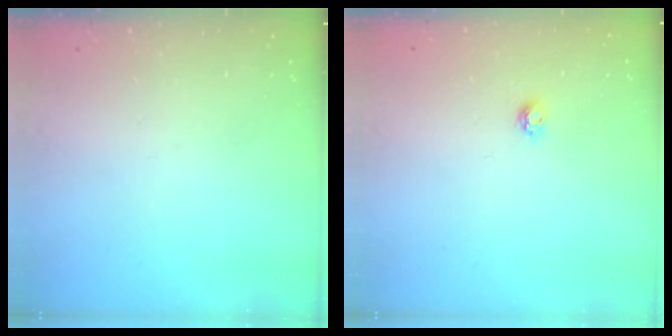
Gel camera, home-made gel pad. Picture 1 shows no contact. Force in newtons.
{"total": 4.2, "press": 4.1, "slide": 0.4}